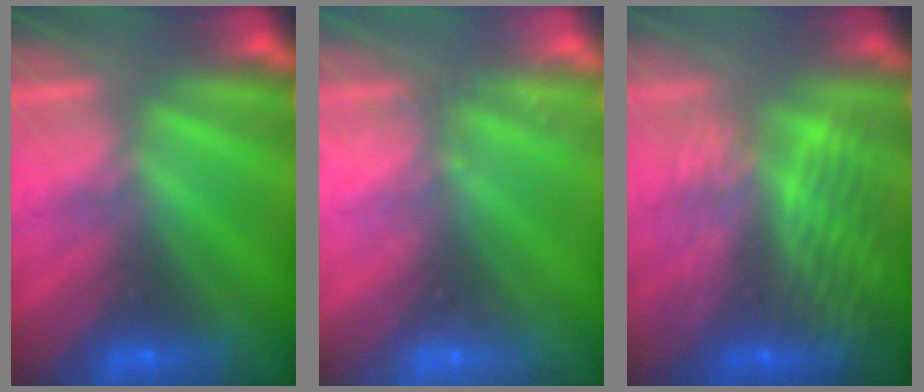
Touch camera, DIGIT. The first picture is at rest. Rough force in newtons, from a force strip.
{"total": 2.4}
{"total": 7.7}